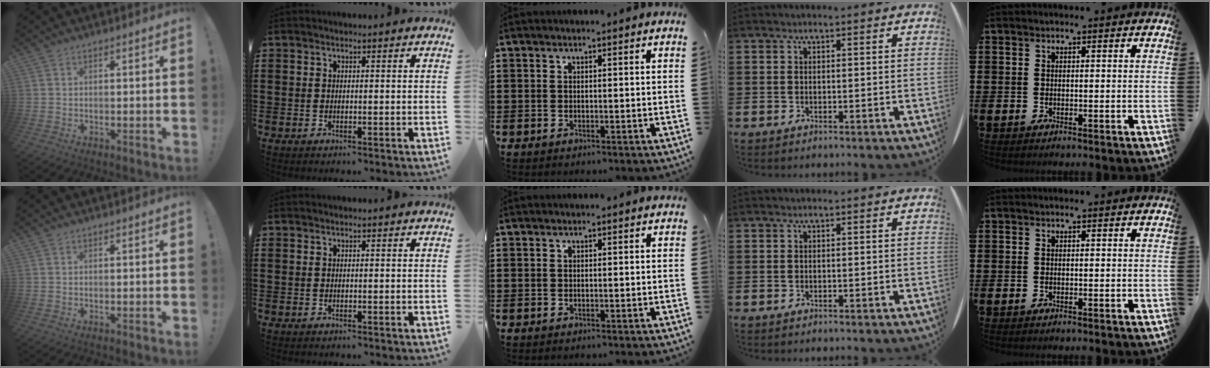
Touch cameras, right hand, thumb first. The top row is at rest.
{}